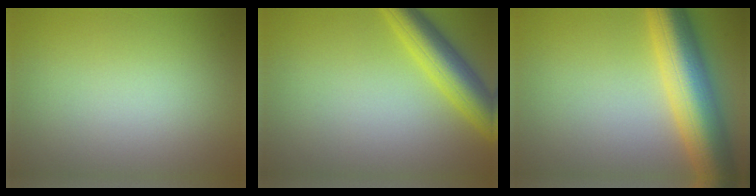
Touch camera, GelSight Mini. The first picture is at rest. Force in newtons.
{"total": 5.3, "press": 5.3, "slide": 0.2}
{"total": 10.0, "press": 10.0, "slide": 0.2}